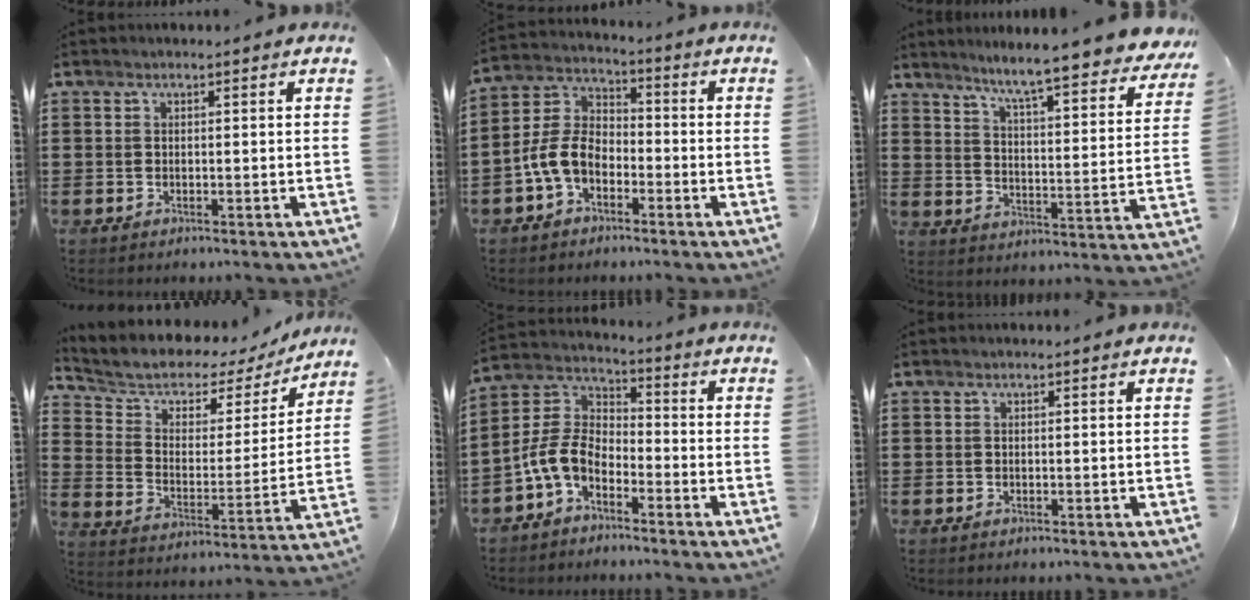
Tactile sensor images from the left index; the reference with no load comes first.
{"total": 6.7, "force": [-3.3, 4.2, 4.1], "torque": [-0.120, -0.003, -0.076]}
{"total": 6.9, "force": [6.2, -0.8, 3.0], "torque": [-0.078, -0.055, 0.096]}
{"total": 5.1, "force": [4.1, 2.6, 1.5], "torque": [-0.060, -0.030, 0.065]}
{"total": 7.2, "force": [-4.3, 3.9, 4.2], "torque": [-0.125, -0.008, -0.096]}
{"total": 0.0}